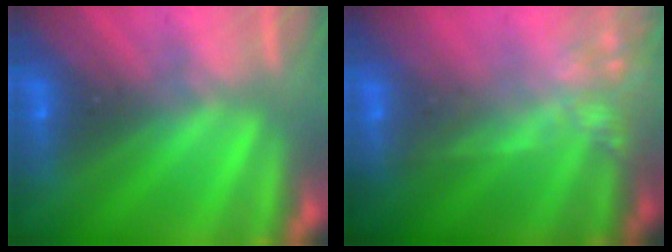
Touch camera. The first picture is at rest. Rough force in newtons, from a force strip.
{"total": 7.7}